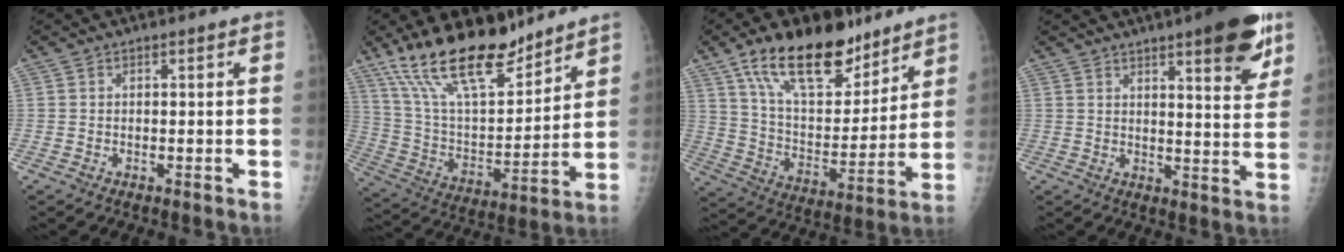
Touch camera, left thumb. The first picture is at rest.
{"total": 20.5, "force": [15.4, 7.1, 11.6], "torque": [-0.169, -0.078, 0.280]}
{"total": 20.9, "force": [13.9, 9.8, 12.2], "torque": [-0.157, -0.068, 0.244]}
{"total": 12.9, "force": [7.7, 3.0, 10.0], "torque": [-0.105, -0.037, 0.099]}